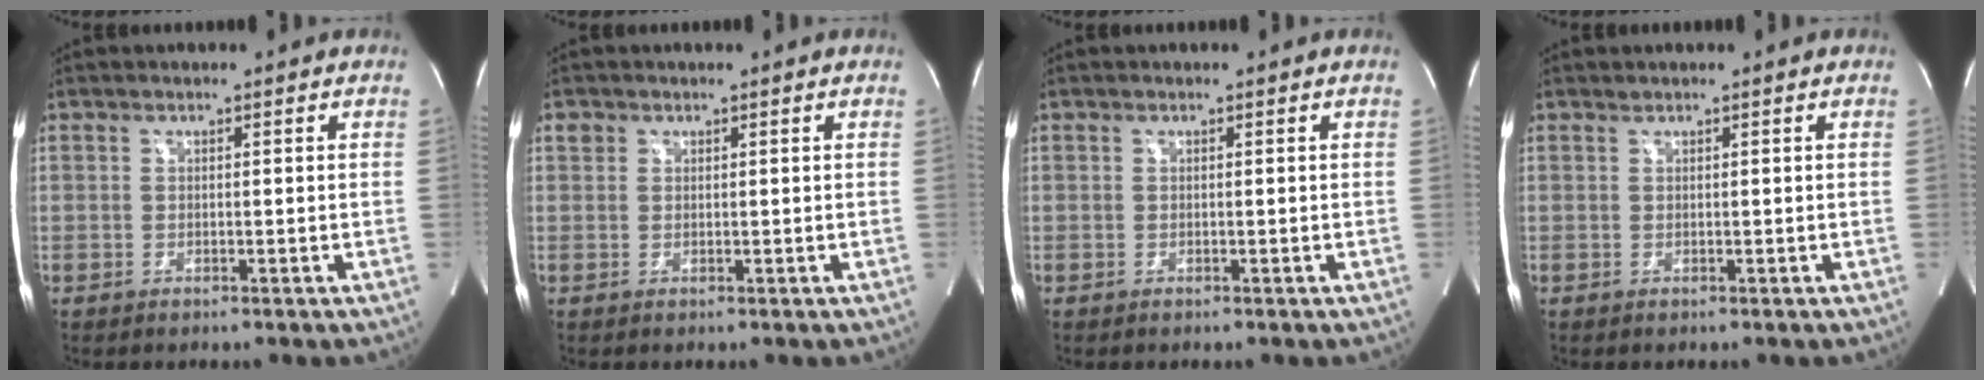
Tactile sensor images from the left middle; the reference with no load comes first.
{"total": 1.2, "force": [0.7, 1.0, 0.1], "torque": [0.005, 0.006, 0.009]}
{"total": 0.0}
{"total": 0.0}